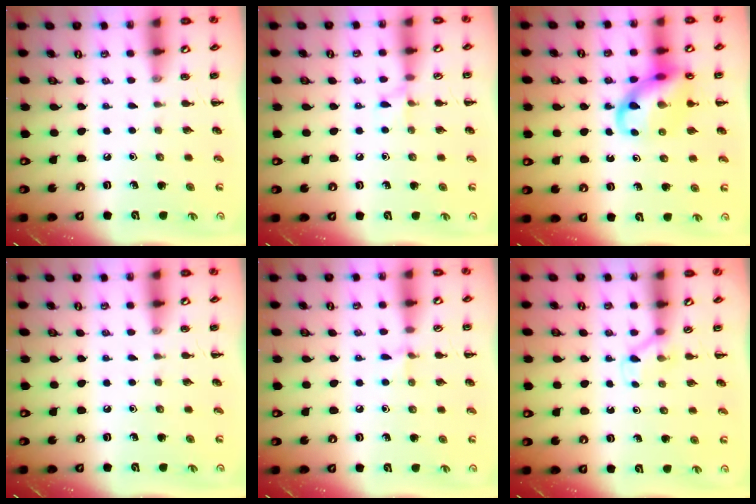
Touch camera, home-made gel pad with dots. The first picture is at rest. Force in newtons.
{"total": 5.4, "press": 5.1, "slide": 1.8}
{"total": 13.5, "press": 13.3, "slide": 1.9}
{"total": 0.0}
{"total": 4.8, "press": 4.5, "slide": 1.6}
{"total": 3.9, "press": 3.7, "slide": 1.2}